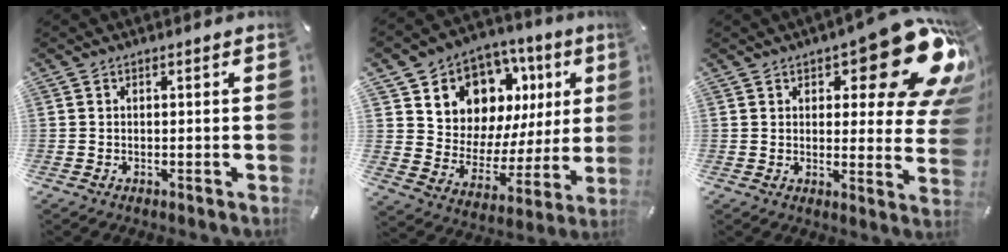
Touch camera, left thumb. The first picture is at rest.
{"total": 11.1, "force": [6.9, 8.3, 2.9], "torque": [-0.054, -0.076, 0.128]}
{"total": 18.6, "force": [10.5, 6.4, 13.9], "torque": [-0.162, -0.080, 0.170]}